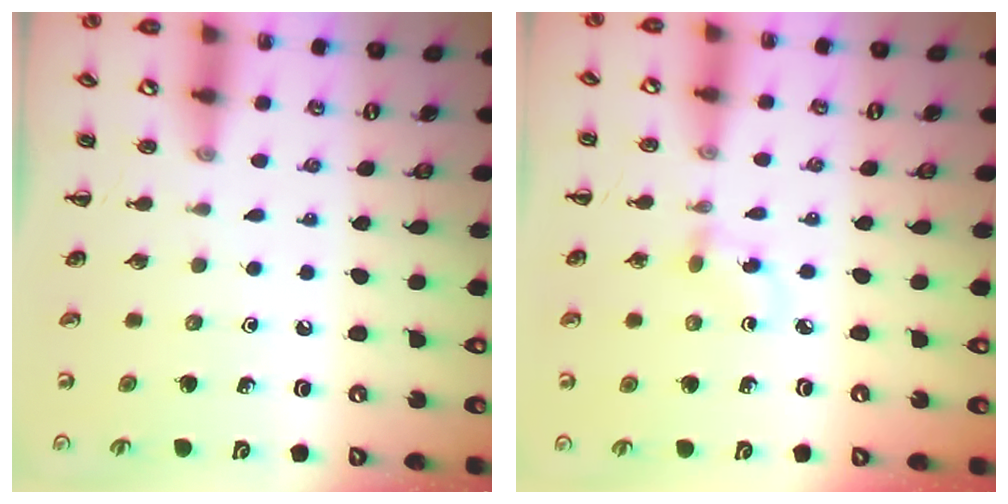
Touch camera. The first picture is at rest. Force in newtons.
{"total": 2.8, "press": 2.5, "slide": 1.2}